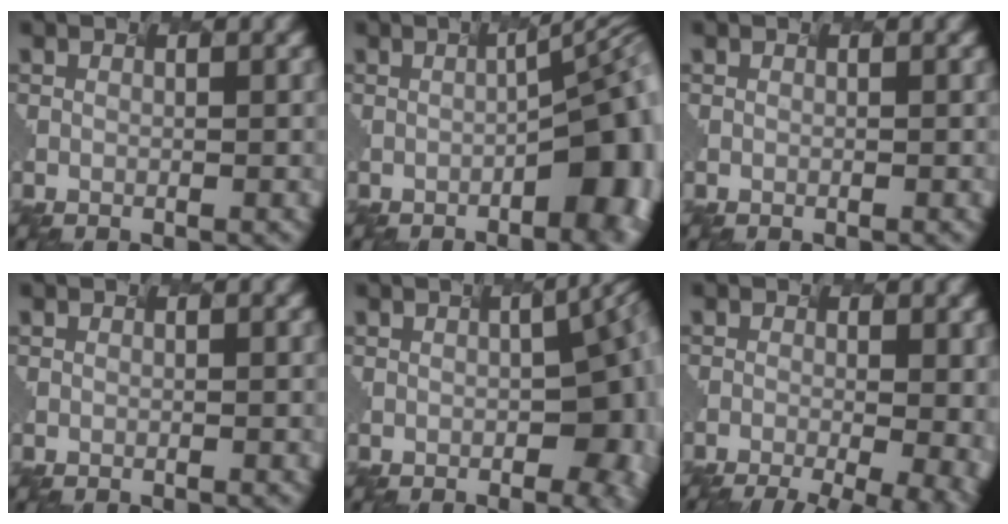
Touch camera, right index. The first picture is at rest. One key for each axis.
{"total": 11.6, "fx": -1.8, "fy": 4.3, "fz": 10.6, "tx": -0.073, "ty": 0.002, "tz": -0.022}
{"total": 0.0}
{"total": 0.0}
{"total": 9.9, "fx": -0.9, "fy": 4.7, "fz": 8.6, "tx": -0.054, "ty": 0.010, "tz": -0.003}
{"total": 9.9, "fx": -3.4, "fy": 4.3, "fz": 8.3, "tx": -0.050, "ty": -0.004, "tz": -0.023}